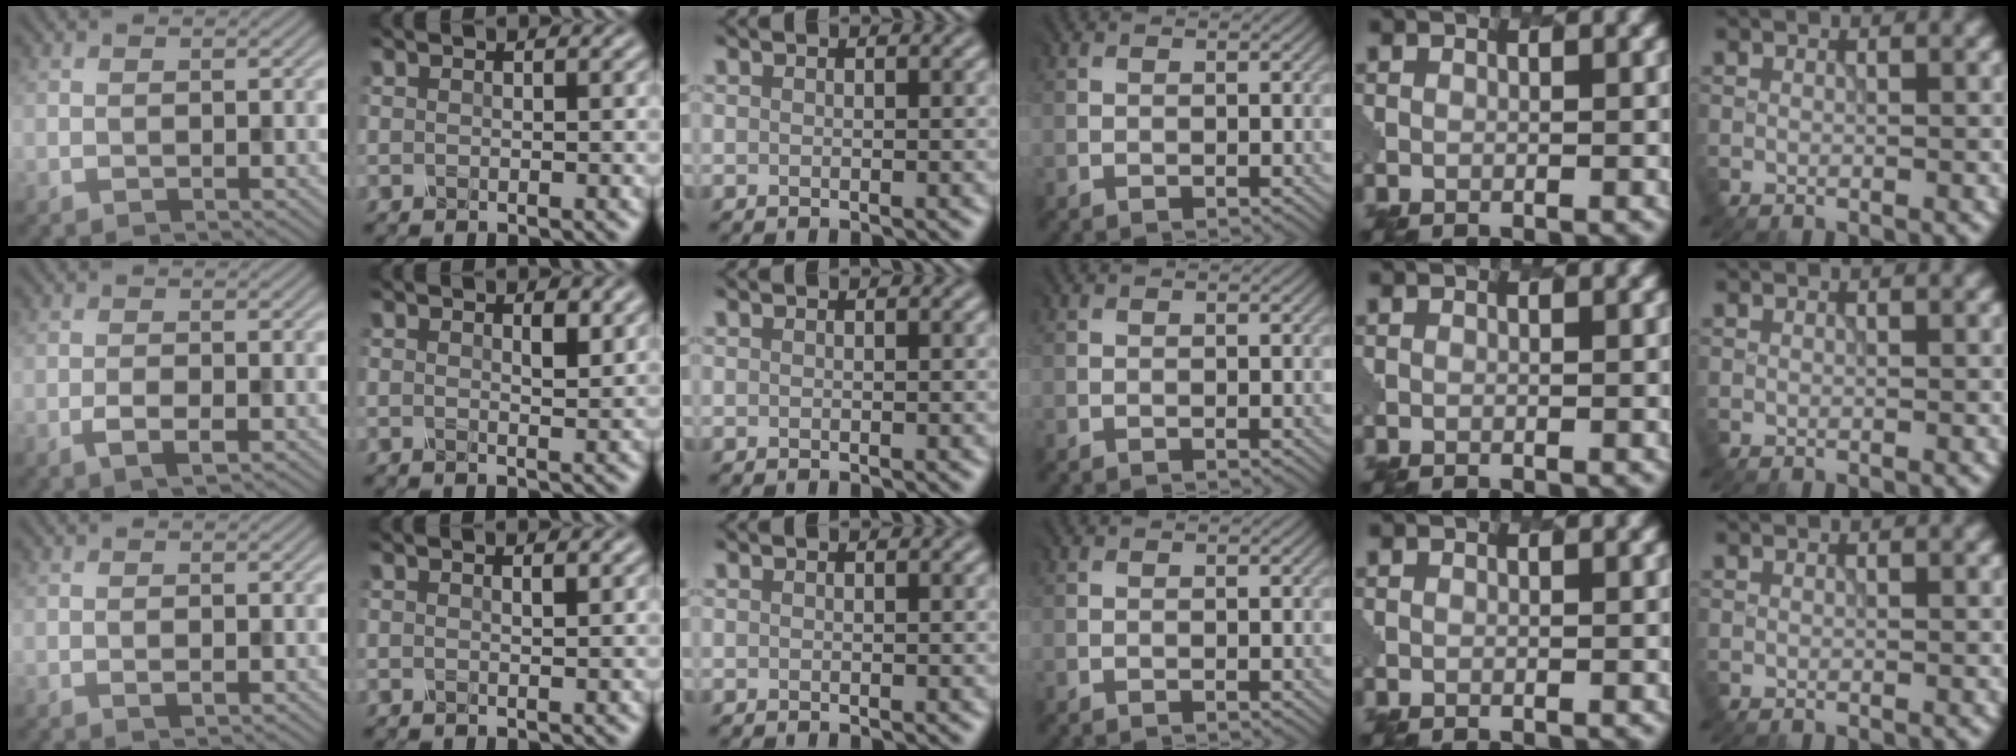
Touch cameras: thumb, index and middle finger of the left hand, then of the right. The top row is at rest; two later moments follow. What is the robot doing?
{"motion": "dispense", "object": "pipette"}